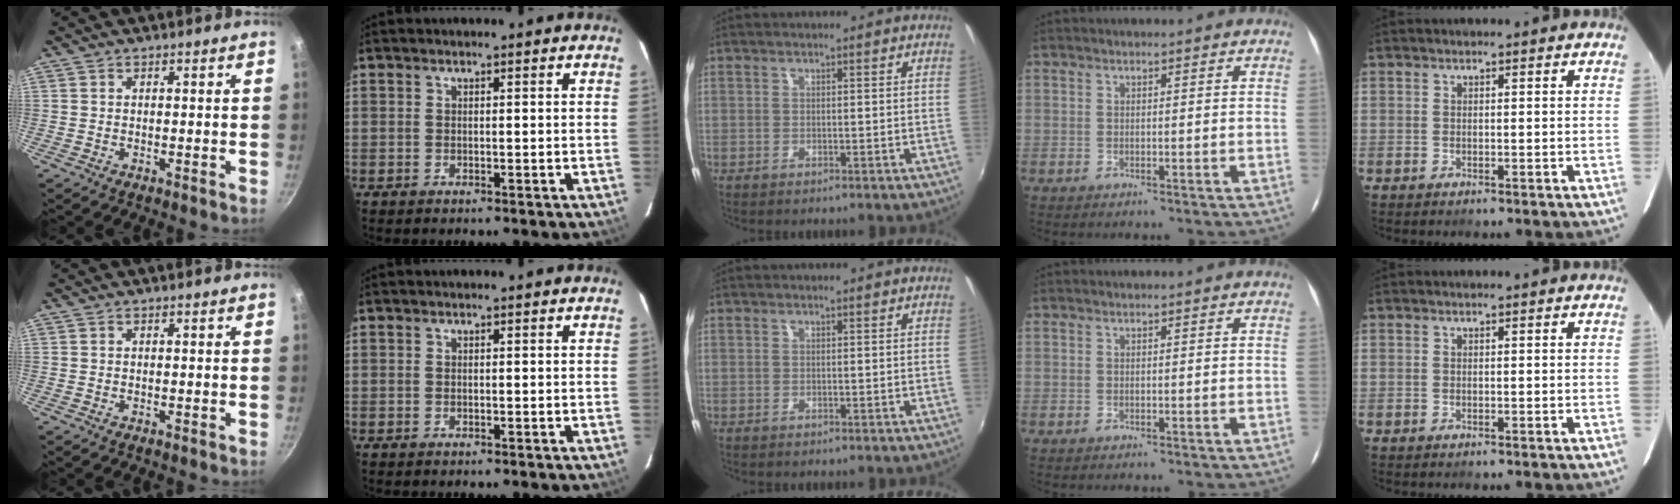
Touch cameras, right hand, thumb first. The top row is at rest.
{}